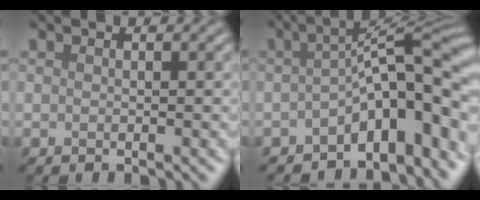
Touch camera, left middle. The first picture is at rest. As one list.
[{"total": 9.7, "force": [-3.3, 3.5, 8.4], "torque": [-0.099, 0.016, -0.063]}]